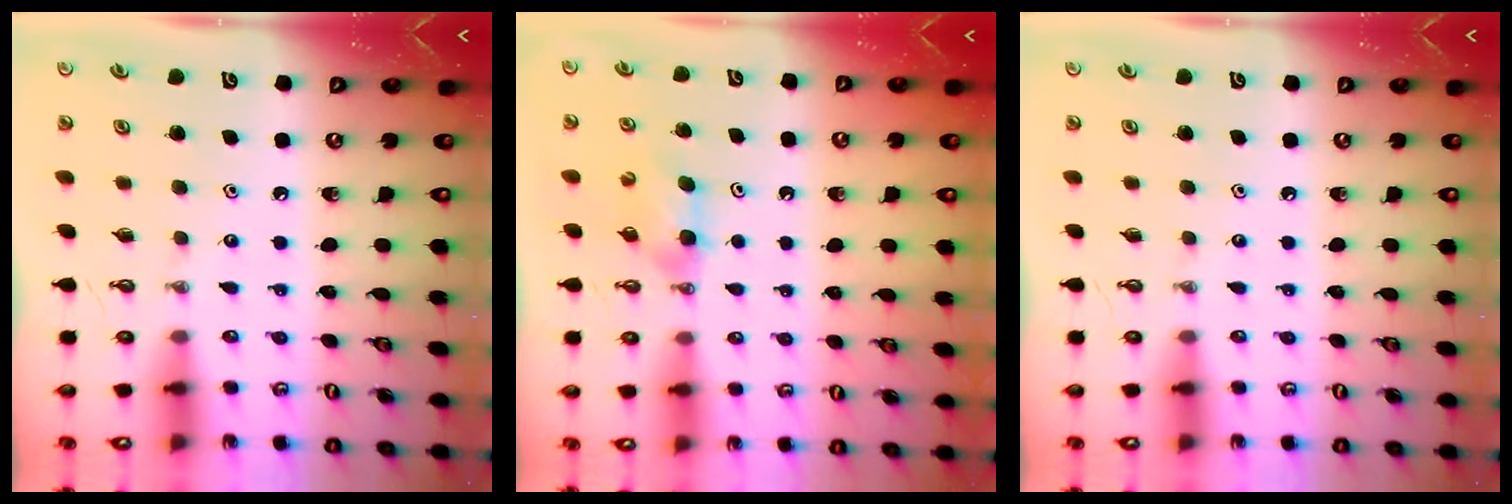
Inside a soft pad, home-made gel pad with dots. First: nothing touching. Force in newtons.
{"total": 5.9, "press": 2.9, "slide": 5.2}
{"total": 0.0}